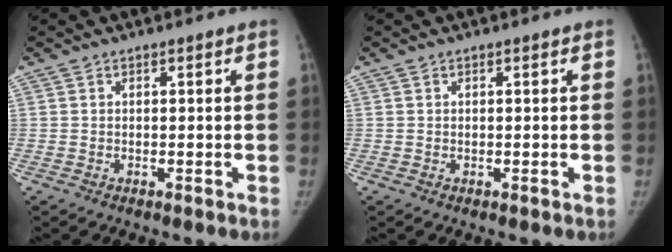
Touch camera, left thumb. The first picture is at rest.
{"total": 0.0}